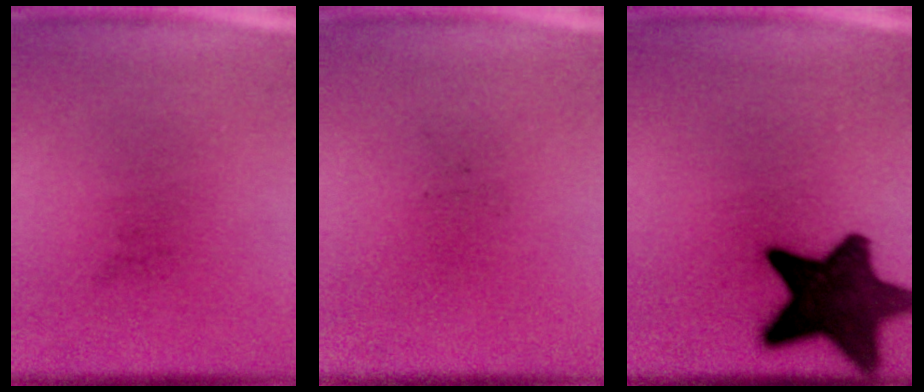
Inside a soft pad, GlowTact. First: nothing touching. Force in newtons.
{"total": 0.0}
{"total": 15.0}